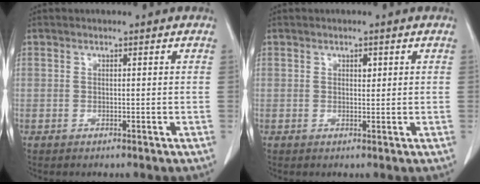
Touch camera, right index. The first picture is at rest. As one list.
[{"total": 1.1, "force": [0.5, 0.6, 0.8], "torque": [-0.010, -0.001, 0.007]}]